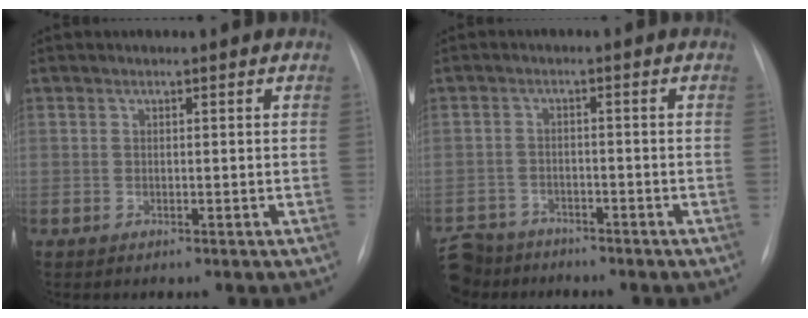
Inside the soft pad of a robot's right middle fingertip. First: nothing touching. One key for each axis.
{"total": 8.5, "fx": -7.2, "fy": 4.3, "fz": 1.2, "tx": -0.041, "ty": 0.001, "tz": -0.122}